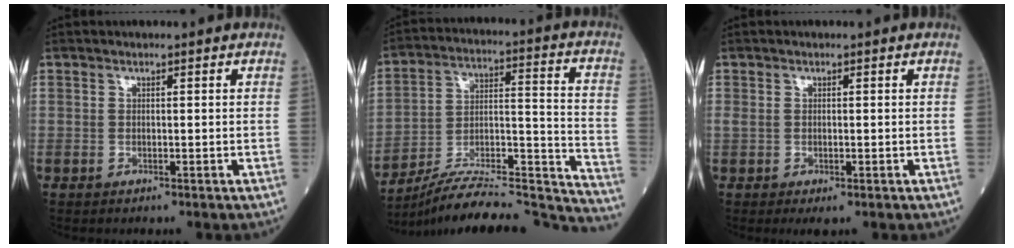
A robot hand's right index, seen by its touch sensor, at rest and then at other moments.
{"total": 26.2, "force": [-24.9, 1.5, 8.0], "torque": [-0.086, 0.019, -0.371]}
{"total": 2.1, "force": [-0.4, 1.0, 1.9], "torque": [-0.045, -0.001, 0.002]}